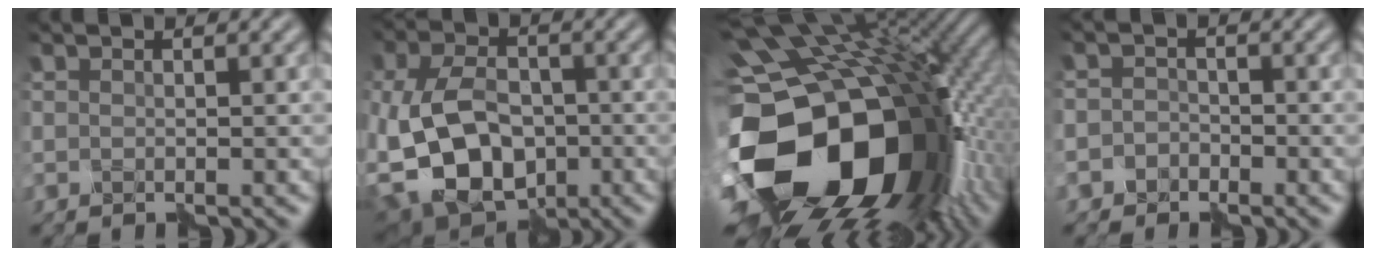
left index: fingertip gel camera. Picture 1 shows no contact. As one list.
[{"total": 12.4, "force": [-3.7, 8.3, 8.4], "torque": [-0.175, -0.015, -0.060]}, {"total": 21.4, "force": [-6.1, 14.2, 14.8], "torque": [-0.274, -0.025, -0.082]}, {"total": 1.4, "force": [-0.8, 1.1, 0.1], "torque": [0.019, 0.007, -0.024]}]